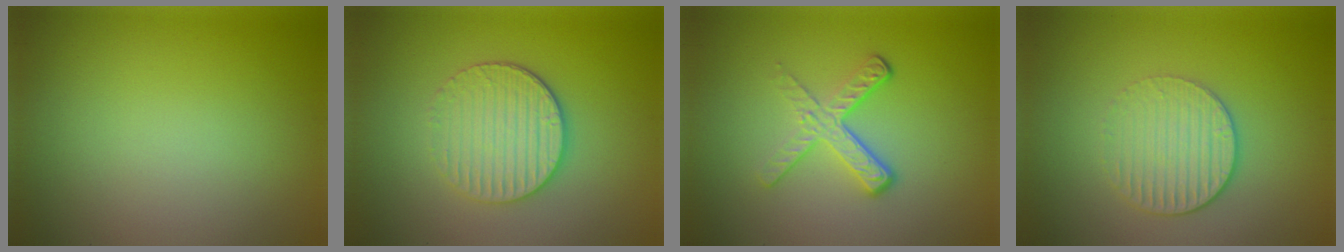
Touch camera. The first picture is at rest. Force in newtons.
{"total": 4.0, "press": 3.5, "slide": 2.0}
{"total": 3.7, "press": 2.3, "slide": 2.9}
{"total": 3.3, "press": 2.6, "slide": 1.9}